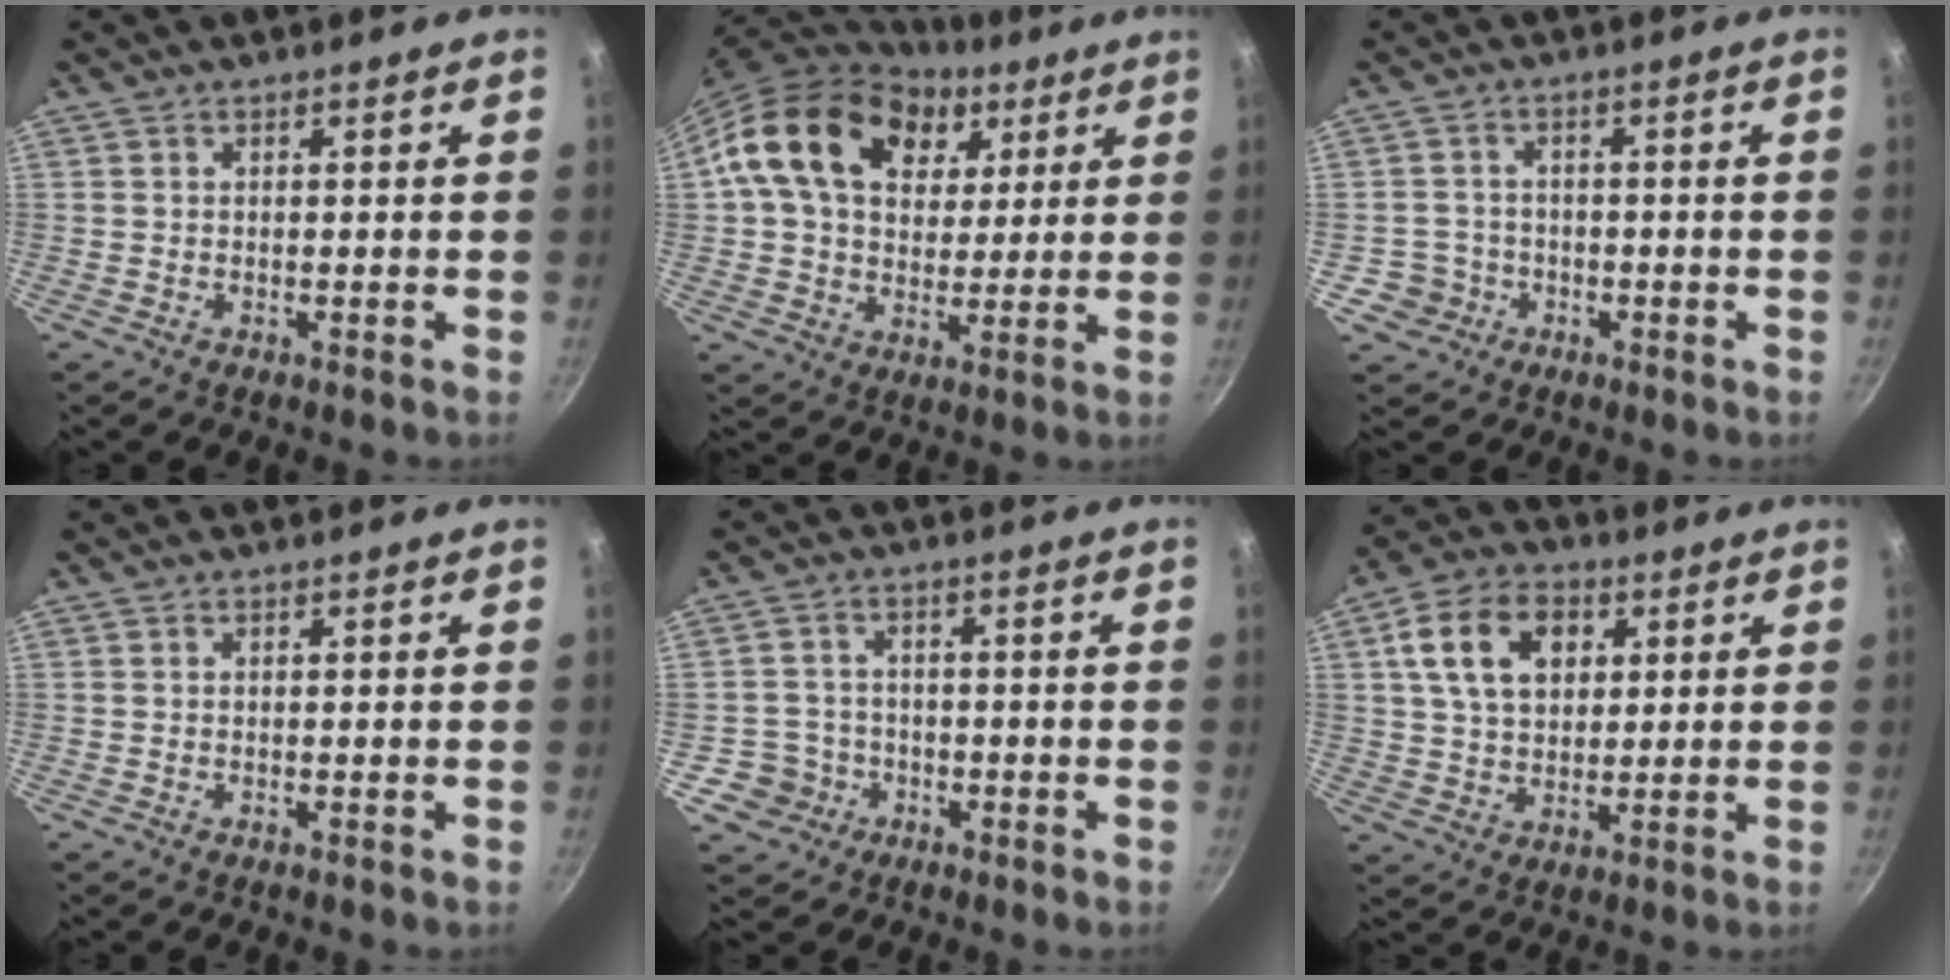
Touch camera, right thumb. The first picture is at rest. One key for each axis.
{"total": 21.0, "fx": 7.8, "fy": 14.8, "fz": 12.7, "tx": -0.203, "ty": 0.000, "tz": 0.126}
{"total": 4.7, "fx": -1.7, "fy": 4.4, "fz": 0.4, "tx": 0.013, "ty": 0.026, "tz": -0.026}
{"total": 0.0}
{"total": 5.5, "fx": -2.1, "fy": 5.1, "fz": 0.4, "tx": 0.016, "ty": 0.031, "tz": -0.035}
{"total": 12.9, "fx": 4.0, "fy": 9.0, "fz": 8.3, "tx": -0.128, "ty": 0.005, "tz": 0.062}